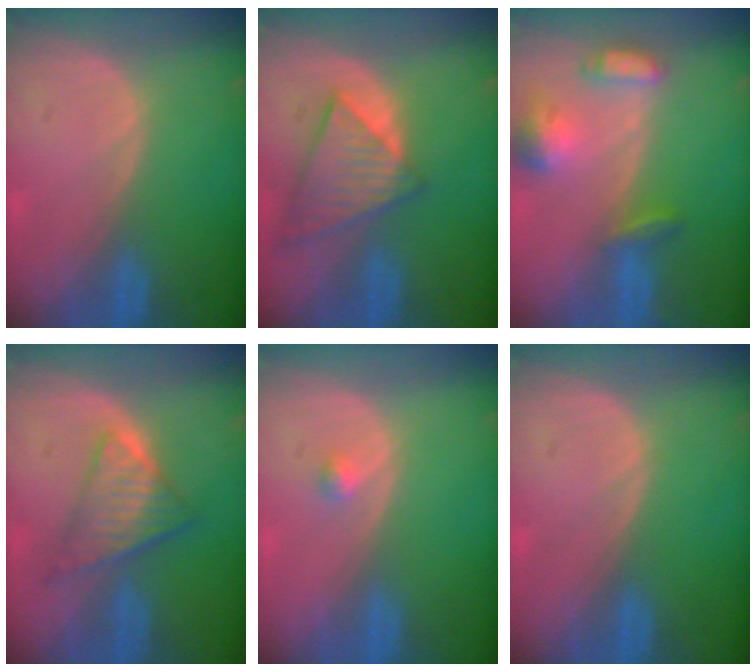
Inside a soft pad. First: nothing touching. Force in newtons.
{"total": 8.8, "press": 7.6, "slide": 4.3}
{"total": 6.7, "press": 6.4, "slide": 2.0}
{"total": 6.9, "press": 6.1, "slide": 3.2}
{"total": 1.0, "press": 1.0, "slide": 0.1}
{"total": 0.0}